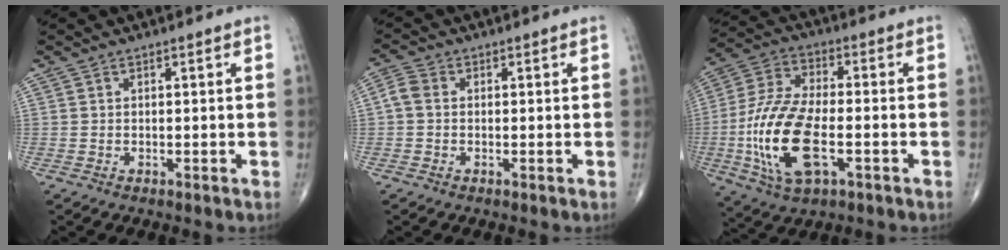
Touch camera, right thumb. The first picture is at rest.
{"total": 2.9, "force": [0.1, 2.3, 1.8], "torque": [-0.037, 0.010, -0.007]}
{"total": 17.8, "force": [-4.1, 8.2, 15.2], "torque": [-0.319, 0.015, -0.073]}